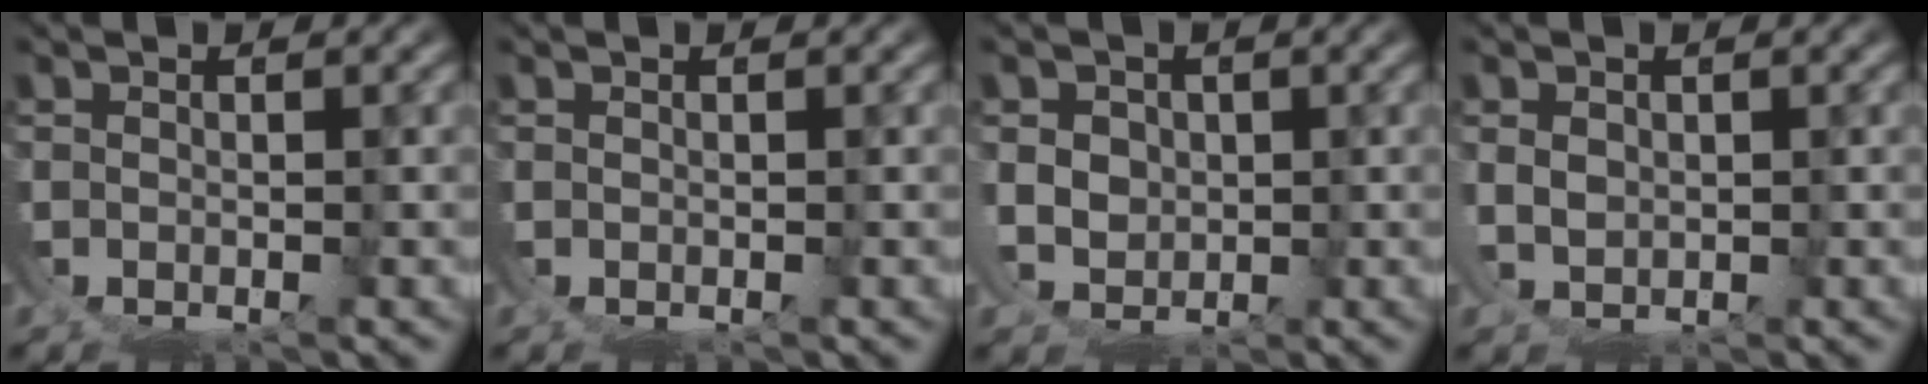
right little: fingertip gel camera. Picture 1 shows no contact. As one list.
[{"total": 0.0}, {"total": 3.2, "force": [0.6, 2.5, 1.9], "torque": [-0.038, -0.014, 0.021]}, {"total": 1.3, "force": [0.8, 0.3, 0.9], "torque": [-0.022, -0.010, 0.027]}]